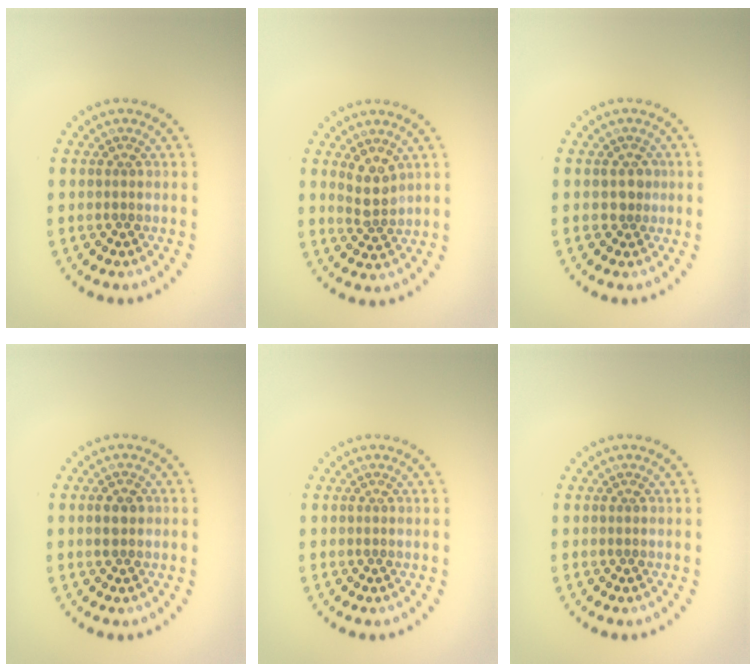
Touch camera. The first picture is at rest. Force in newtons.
{"total": 2.4, "press": 2.1, "slide": 1.2}
{"total": 1.6, "press": 1.3, "slide": 0.9}
{"total": 1.9, "press": 1.9, "slide": 0.1}
{"total": 0.0}
{"total": 0.0}